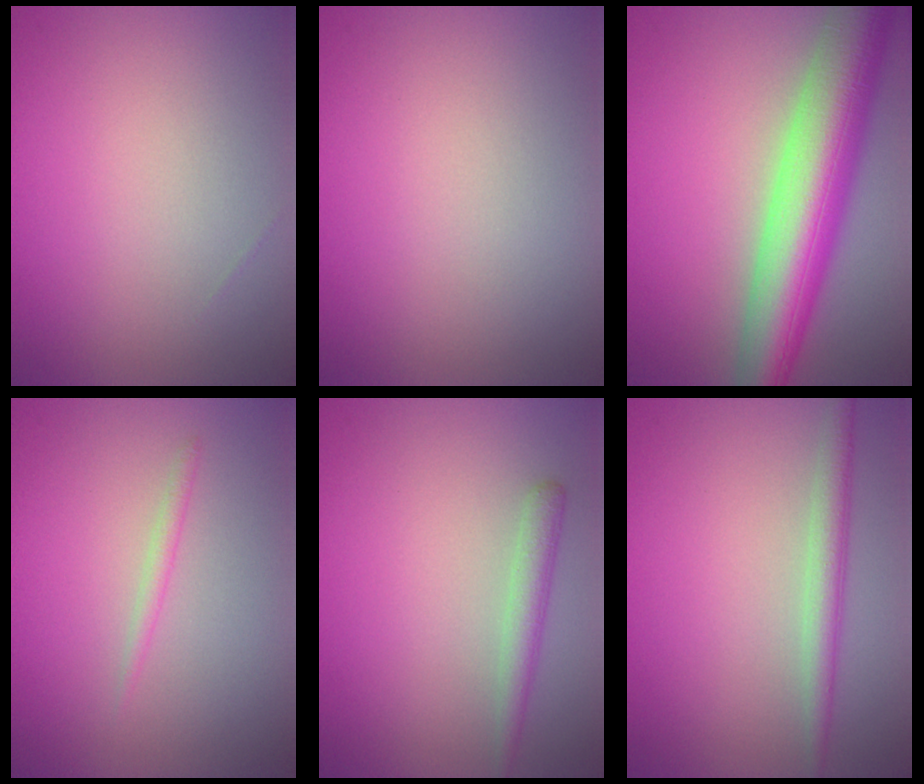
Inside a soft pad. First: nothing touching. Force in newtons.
{"total": 0.0}
{"total": 10.3, "press": 10.3, "slide": 0.6}
{"total": 0.9, "press": 0.9, "slide": 0.1}
{"total": 1.9, "press": 1.9, "slide": 0.1}
{"total": 2.4, "press": 2.4, "slide": 0.1}